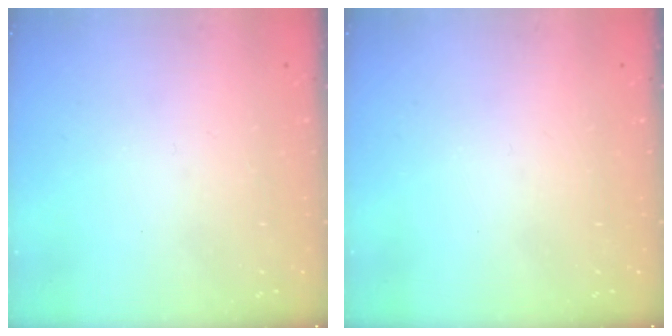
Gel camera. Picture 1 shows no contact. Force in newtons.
{"total": 0.0}